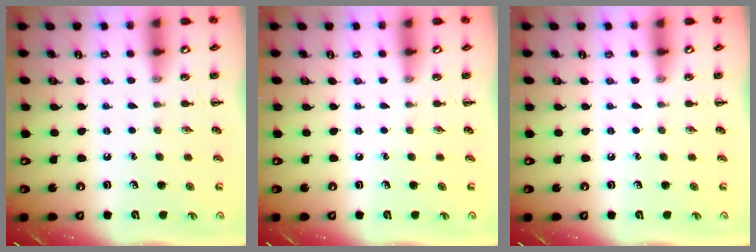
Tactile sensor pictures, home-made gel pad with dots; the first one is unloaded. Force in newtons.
{"total": 0.0}
{"total": 0.0}